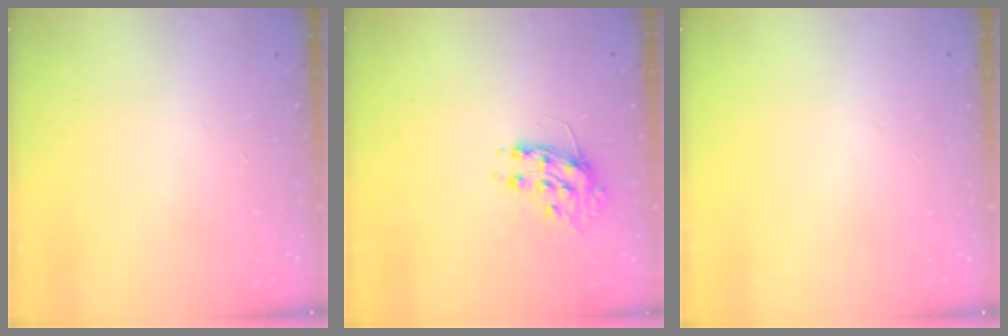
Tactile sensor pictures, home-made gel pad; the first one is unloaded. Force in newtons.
{"total": 7.9, "press": 7.9, "slide": 0.1}
{"total": 0.0}